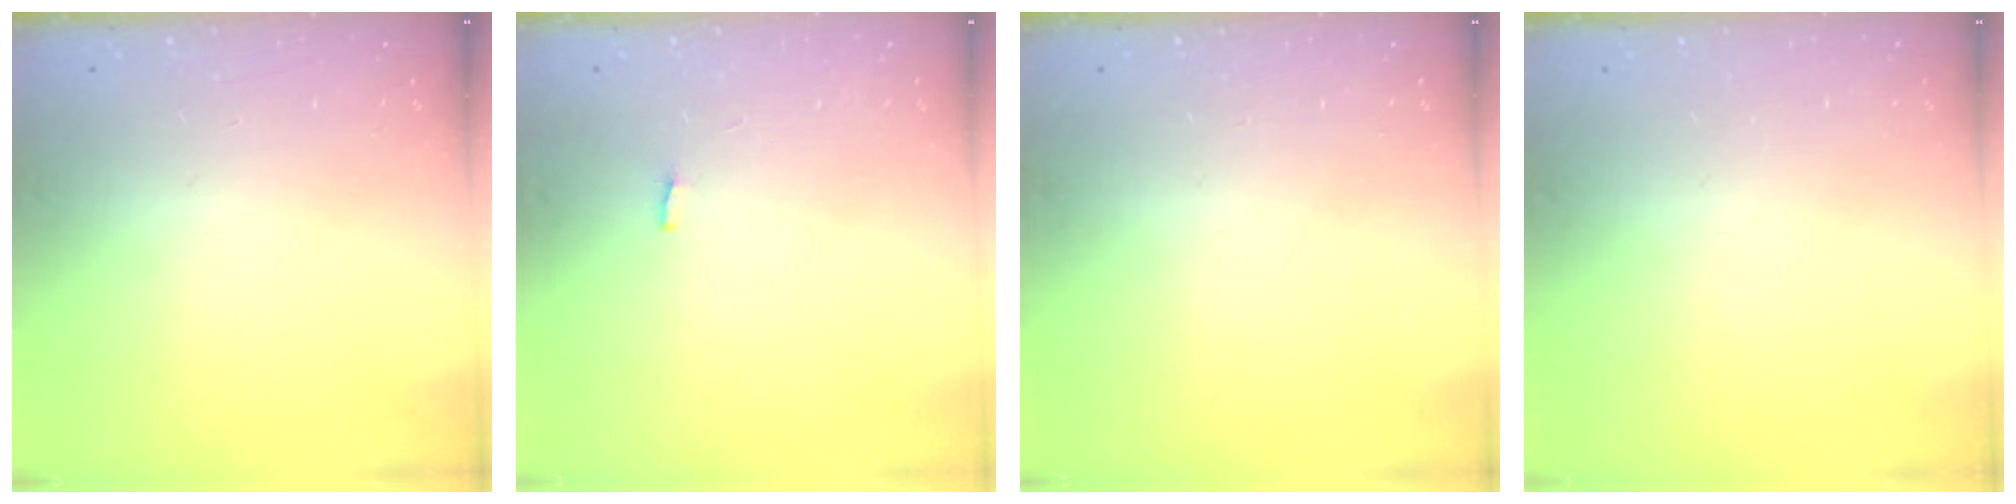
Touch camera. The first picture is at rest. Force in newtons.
{"total": 0.0}
{"total": 0.0}
{"total": 0.0}